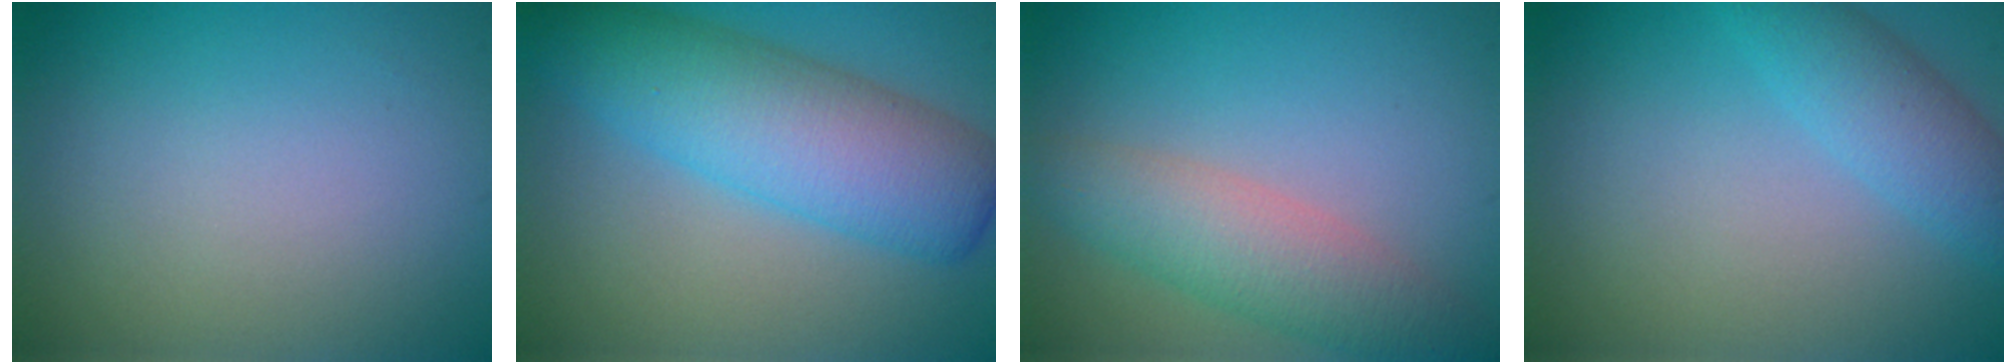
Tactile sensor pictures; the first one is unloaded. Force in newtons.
{"total": 8.0, "press": 8.0, "slide": 0.2}
{"total": 4.7, "press": 4.7, "slide": 0.3}
{"total": 3.6, "press": 3.6, "slide": 0.0}